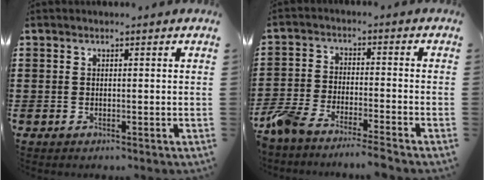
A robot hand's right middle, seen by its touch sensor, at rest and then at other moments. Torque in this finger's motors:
{"motor_torque": [0.98, 0.34, 0.14, 0.08]}